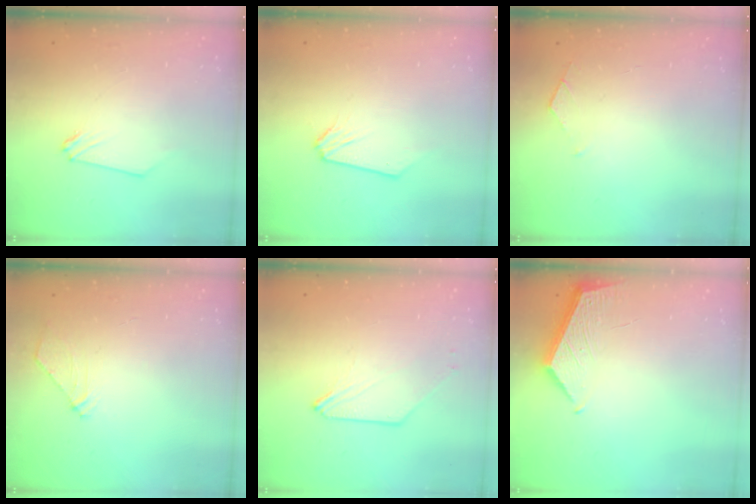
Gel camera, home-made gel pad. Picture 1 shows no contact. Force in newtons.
{"total": 0.0}
{"total": 4.4, "press": 4.4, "slide": 0.5}
{"total": 4.8, "press": 4.7, "slide": 0.9}
{"total": 1.7, "press": 1.6, "slide": 0.3}
{"total": 5.4, "press": 5.4, "slide": 0.4}